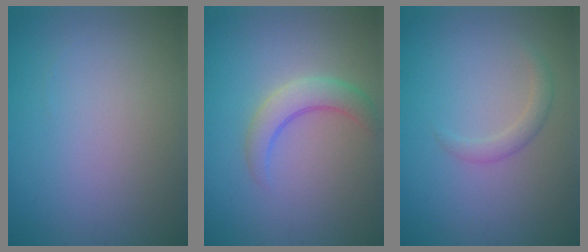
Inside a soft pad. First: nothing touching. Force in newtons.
{"total": 3.0, "press": 3.0, "slide": 0.2}
{"total": 1.5, "press": 1.5, "slide": 0.1}